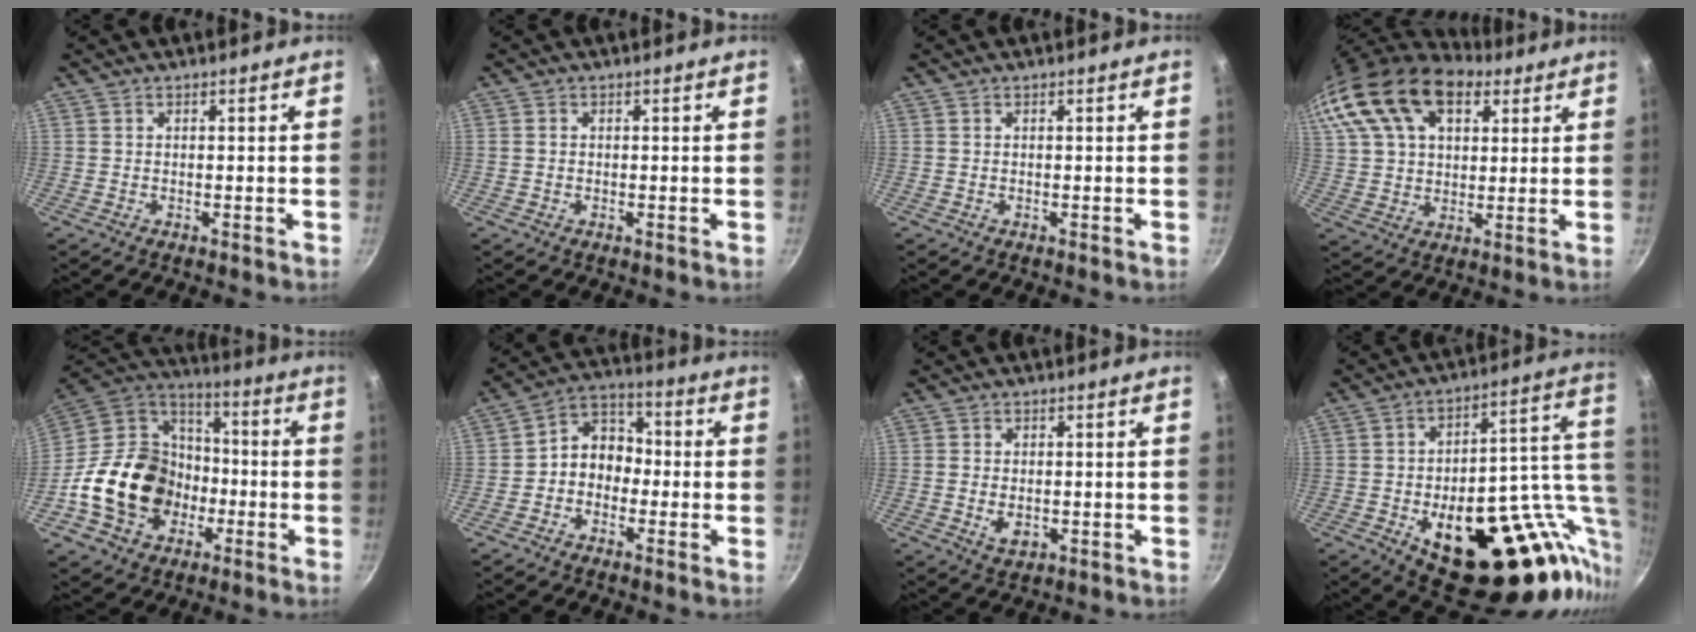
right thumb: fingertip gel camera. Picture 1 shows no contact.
{"total": 0.7, "force": [-0.1, 0.7, 0.3], "torque": [-0.005, 0.003, -0.002]}
{"total": 0.0}
{"total": 23.1, "force": [12.6, 13.6, 13.7], "torque": [-0.268, 0.012, 0.228]}
{"total": 22.2, "force": [-5.6, 17.5, 12.4], "torque": [-0.200, 0.058, -0.093]}
{"total": 7.7, "force": [-1.7, 6.3, 4.2], "torque": [-0.027, 0.038, -0.048]}
{"total": 3.9, "force": [-0.7, 2.5, 2.8], "torque": [-0.048, -0.005, -0.007]}
{"total": 31.8, "force": [-7.5, 15.6, 26.7], "torque": [-0.297, 0.014, -0.091]}